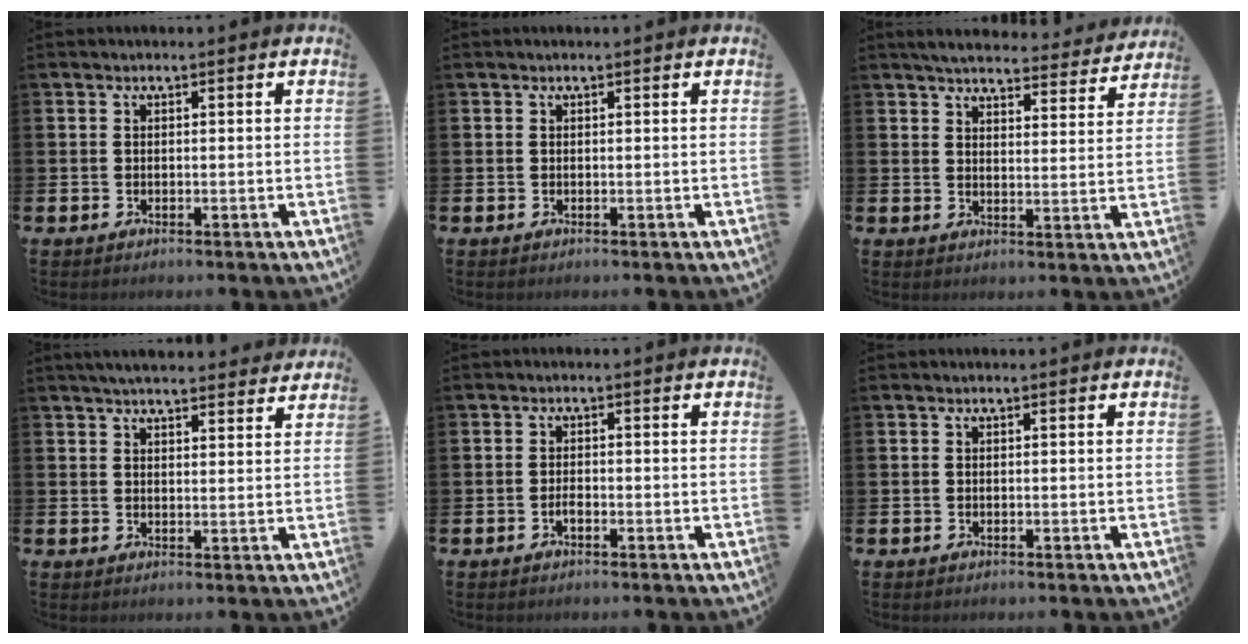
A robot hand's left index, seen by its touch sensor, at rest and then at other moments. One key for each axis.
{"total": 0.0}
{"total": 5.0, "fx": 4.9, "fy": 0.8, "fz": 1.0, "tx": -0.025, "ty": -0.036, "tz": 0.082}
{"total": 4.3, "fx": 4.2, "fy": 0.5, "fz": 1.0, "tx": -0.024, "ty": -0.016, "tz": 0.076}
{"total": 1.2, "fx": -0.6, "fy": 0.5, "fz": 1.0, "tx": -0.016, "ty": -0.002, "tz": -0.013}
{"total": 0.0}